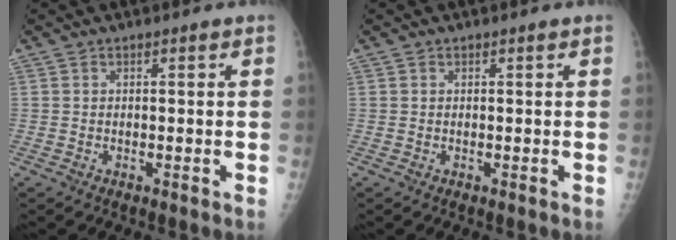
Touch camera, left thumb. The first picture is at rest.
{"total": 0.0}